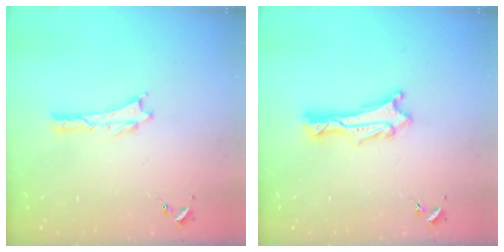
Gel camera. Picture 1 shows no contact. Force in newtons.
{"total": 1.5, "press": 1.5, "slide": 0.1}